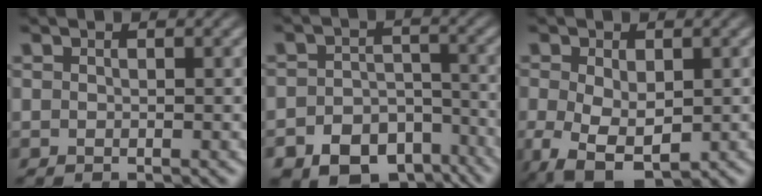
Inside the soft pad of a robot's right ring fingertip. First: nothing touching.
{"total": 10.7, "force": [-7.9, 6.6, 2.8], "torque": [-0.032, -0.029, -0.123]}
{"total": 8.2, "force": [-4.0, 5.3, 4.9], "torque": [-0.121, -0.068, -0.032]}